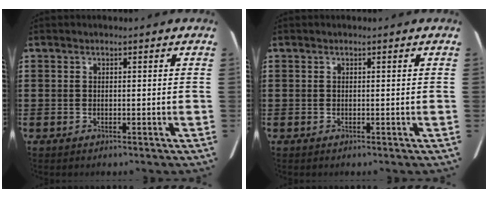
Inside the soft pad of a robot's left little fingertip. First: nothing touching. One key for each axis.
{"total": 0.0}